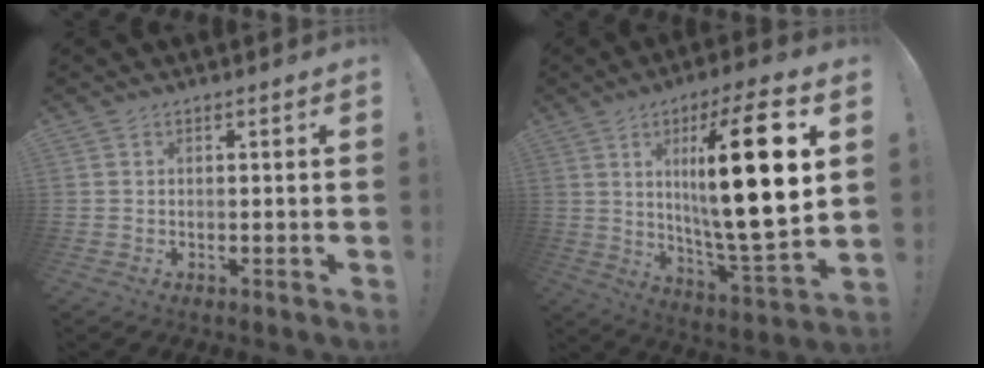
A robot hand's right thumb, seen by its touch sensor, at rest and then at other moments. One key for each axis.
{"total": 24.1, "fx": 6.2, "fy": 5.2, "fz": 22.7, "tx": -0.369, "ty": -0.030, "tz": 0.083}